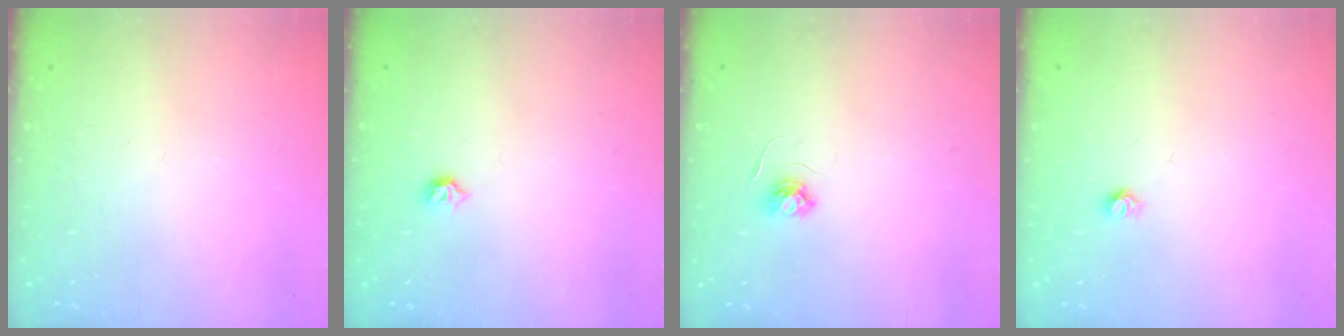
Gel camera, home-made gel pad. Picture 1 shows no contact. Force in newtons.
{"total": 4.0, "press": 4.0, "slide": 0.8}
{"total": 3.8, "press": 3.8, "slide": 0.4}
{"total": 3.9, "press": 3.9, "slide": 0.3}